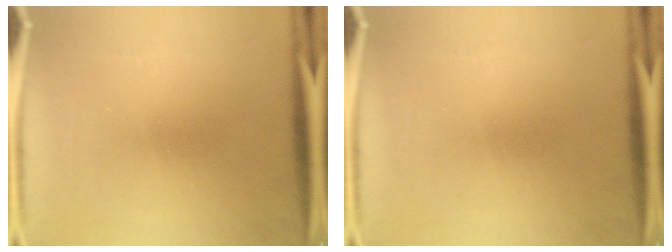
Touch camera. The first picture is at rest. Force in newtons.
{"total": 0.0}